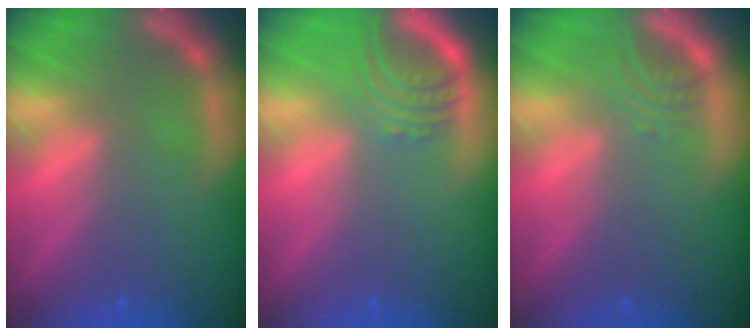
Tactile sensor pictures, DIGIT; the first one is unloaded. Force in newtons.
{"total": 4.5}
{"total": 2.0}